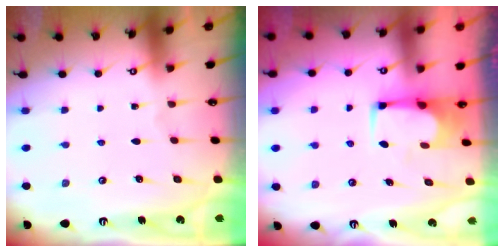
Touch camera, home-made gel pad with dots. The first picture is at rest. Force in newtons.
{"total": 1.8, "press": 1.7, "slide": 0.3}